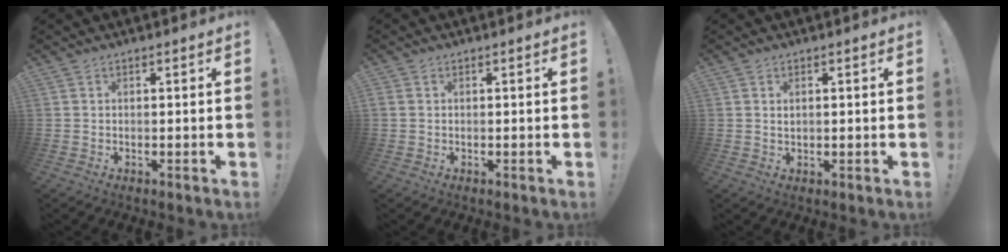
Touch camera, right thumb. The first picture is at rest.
{"total": 1.0, "force": [0.4, 0.9, 0.4], "torque": [-0.012, 0.006, 0.008]}
{"total": 1.4, "force": [0.6, 0.8, 0.9], "torque": [-0.012, -0.001, 0.009]}